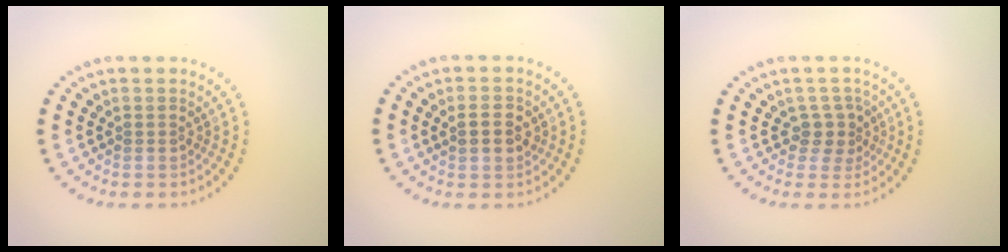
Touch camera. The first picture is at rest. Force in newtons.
{"total": 2.5, "press": 2.4, "slide": 0.2}
{"total": 2.0, "press": 1.5, "slide": 1.3}